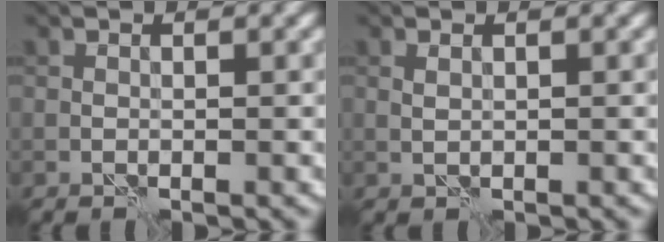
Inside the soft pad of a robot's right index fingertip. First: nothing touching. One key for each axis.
{"total": 0.6, "fx": 0.3, "fy": 0.3, "fz": 0.5, "tx": -0.014, "ty": 0.001, "tz": 0.006}